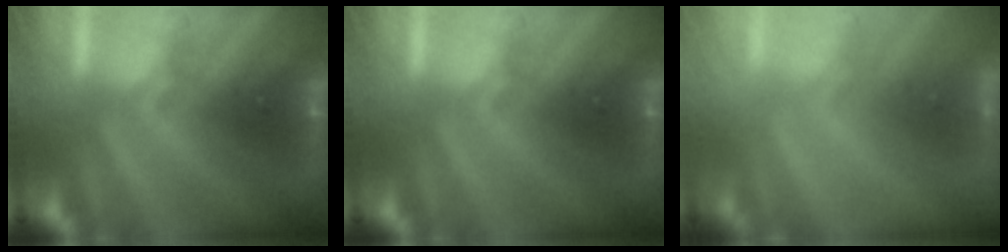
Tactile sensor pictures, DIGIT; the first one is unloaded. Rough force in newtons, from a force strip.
{"total": 0.0}
{"total": 7.4}